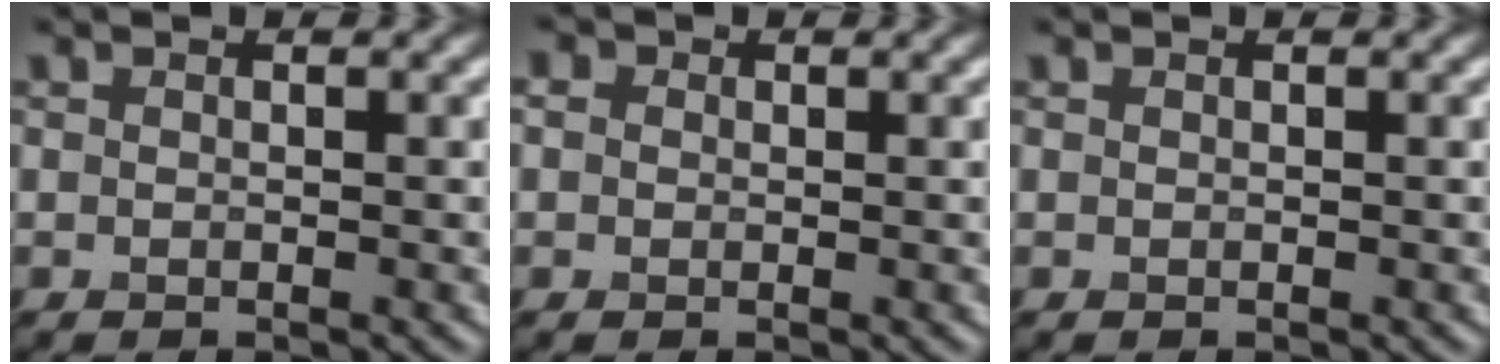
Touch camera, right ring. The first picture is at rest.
{"total": 1.1, "force": [0.5, 0.9, 0.4], "torque": [-0.010, 0.017, -0.002]}
{"total": 0.0}